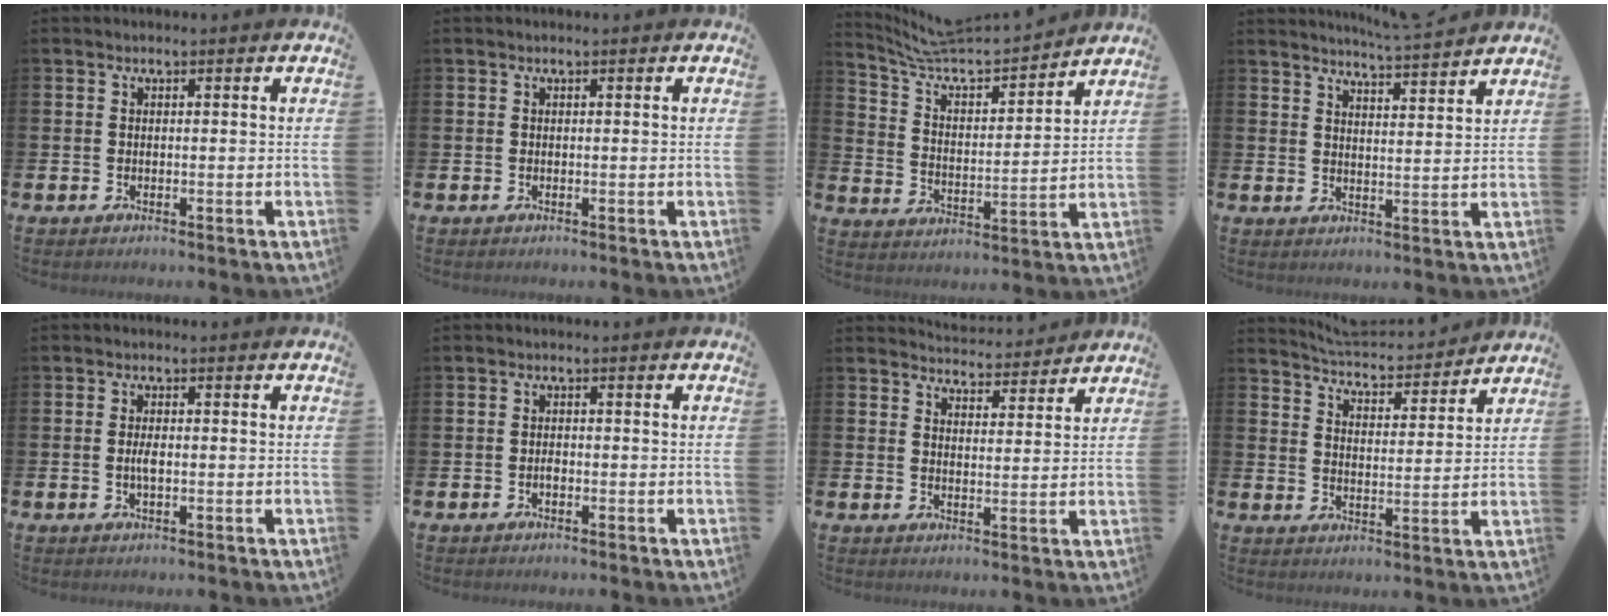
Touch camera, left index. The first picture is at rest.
{"total": 0.0}
{"total": 8.0, "force": [7.6, 1.2, 1.9], "torque": [-0.073, -0.065, 0.132]}
{"total": 4.9, "force": [4.8, -0.9, 0.5], "torque": [-0.016, -0.035, 0.082]}
{"total": 1.9, "force": [-0.2, 0.7, 1.8], "torque": [-0.032, 0.001, -0.005]}
{"total": 0.9, "force": [-0.4, 0.5, 0.6], "torque": [-0.011, -0.001, -0.008]}
{"total": 4.5, "force": [4.4, 0.6, -0.2], "torque": [0.003, -0.036, 0.076]}
{"total": 4.9, "force": [4.9, 0.5, 0.2], "torque": [-0.029, -0.041, 0.083]}